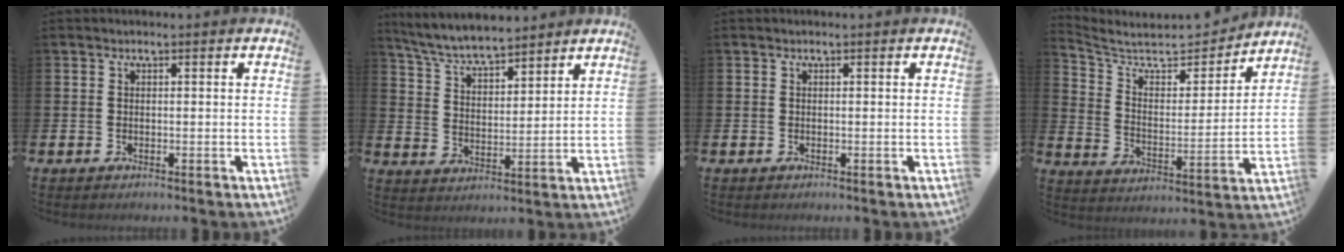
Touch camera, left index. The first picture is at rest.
{"total": 6.2, "force": [6.0, 1.0, 1.5], "torque": [-0.058, -0.031, 0.106]}
{"total": 0.0}
{"total": 6.8, "force": [6.1, 2.2, 1.8], "torque": [-0.064, -0.056, 0.099]}